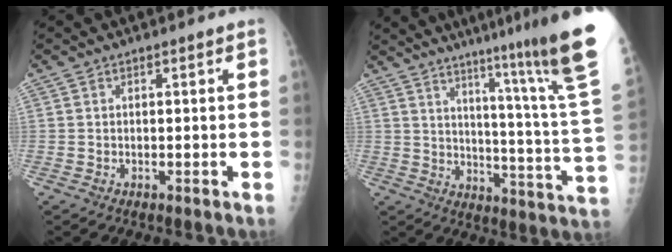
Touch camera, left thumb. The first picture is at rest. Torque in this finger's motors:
{"motor_torque": [3.03, 1.28, 1.40, -1.37, 0.47]}